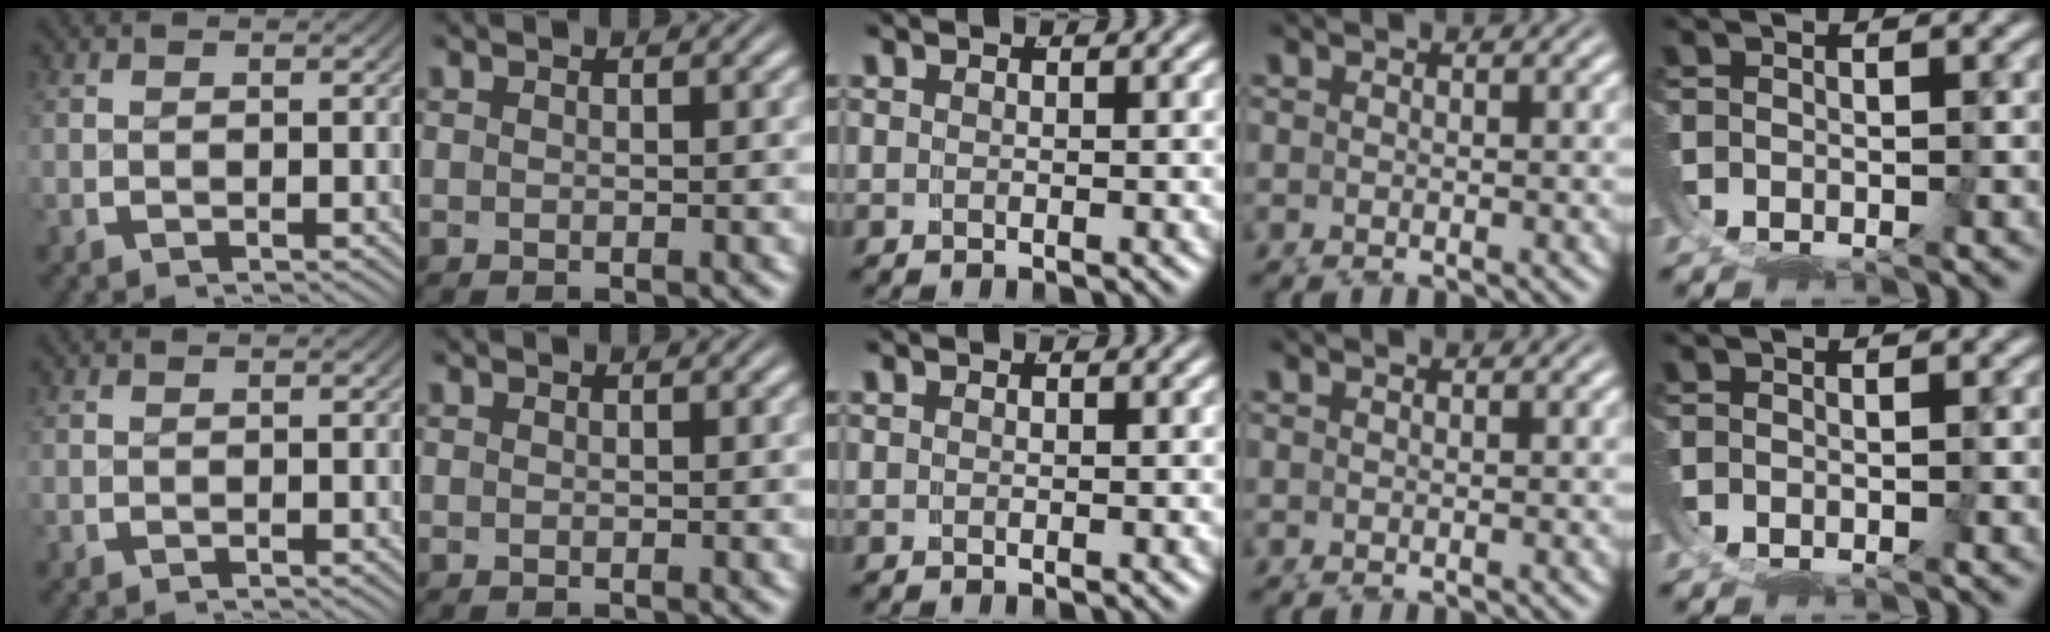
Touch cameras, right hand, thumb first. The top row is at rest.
{}